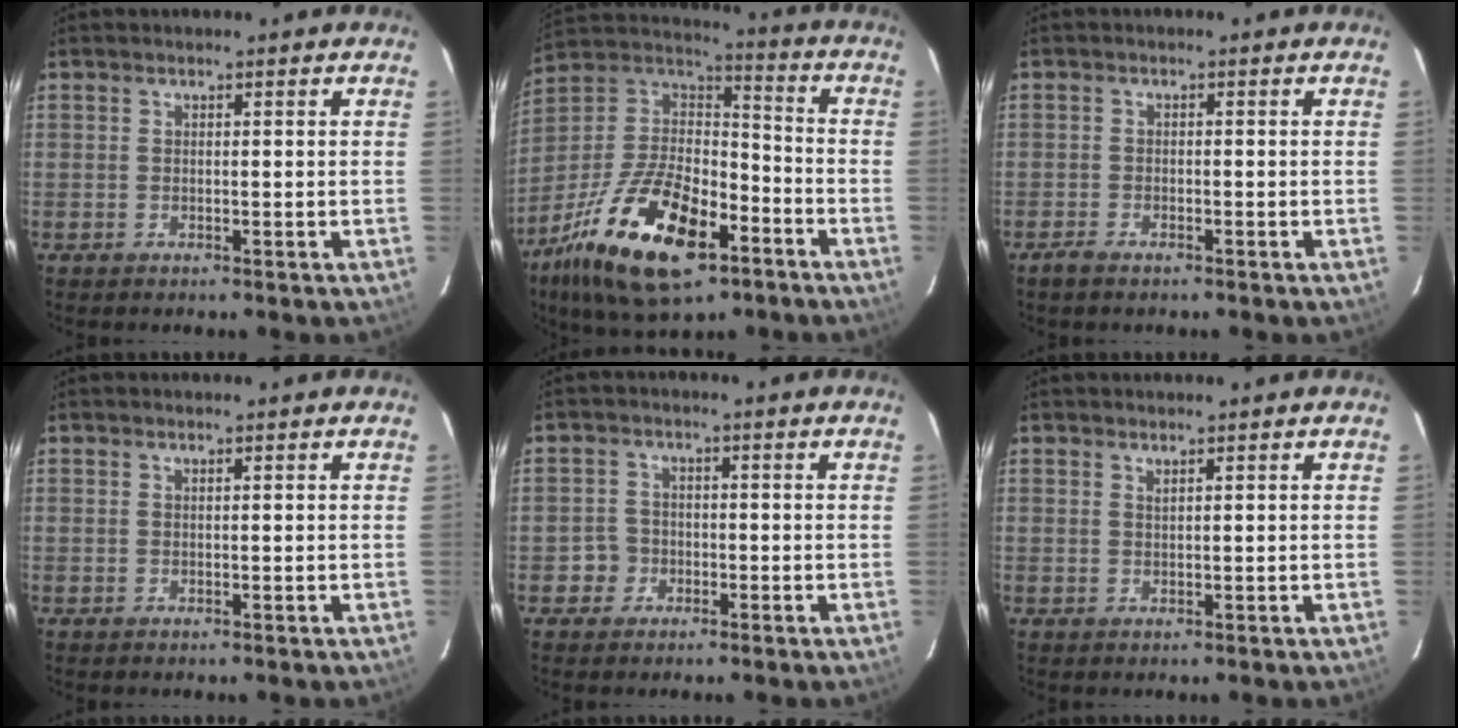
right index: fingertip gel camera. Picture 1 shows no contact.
{"total": 24.9, "force": [-13.2, 11.3, 17.8], "torque": [-0.360, -0.020, -0.227]}
{"total": 1.3, "force": [-1.0, 0.4, 0.7], "torque": [-0.015, -0.003, -0.020]}
{"total": 0.0}
{"total": 3.4, "force": [-1.3, 3.1, 0.0], "torque": [0.004, 0.019, -0.023]}
{"total": 0.6, "force": [0.6, 0.0, 0.3], "torque": [-0.004, -0.001, 0.010]}